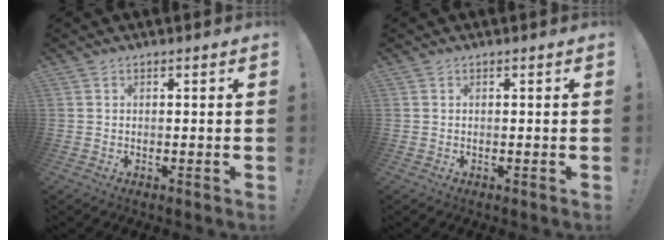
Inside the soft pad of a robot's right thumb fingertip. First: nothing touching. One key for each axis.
{"total": 0.0}